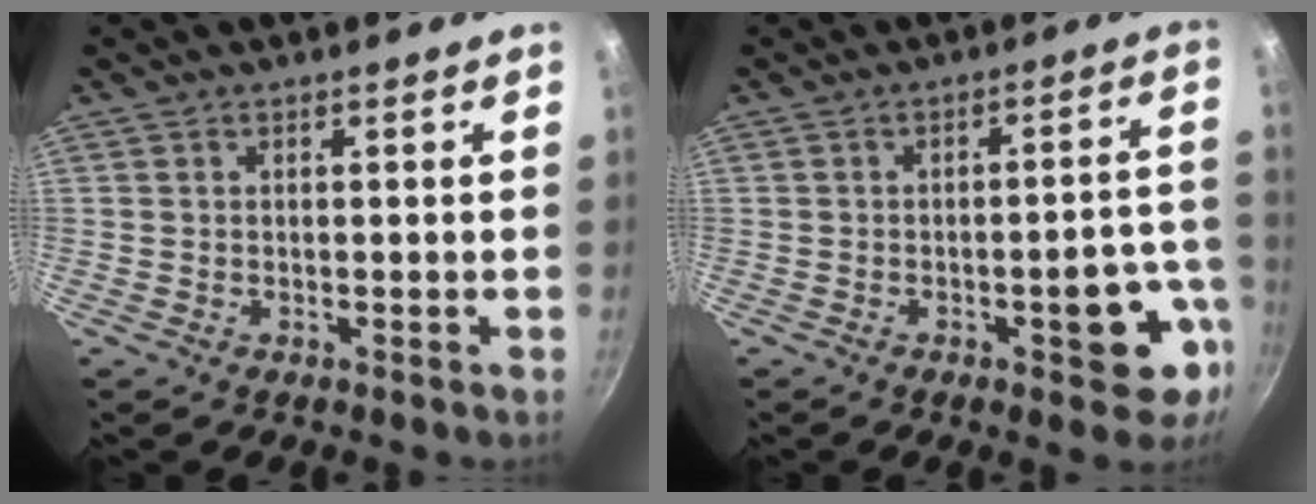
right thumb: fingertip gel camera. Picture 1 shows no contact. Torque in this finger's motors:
{"motor_torque": [1.13, 0.95, 0.88, -0.35, 0.06]}